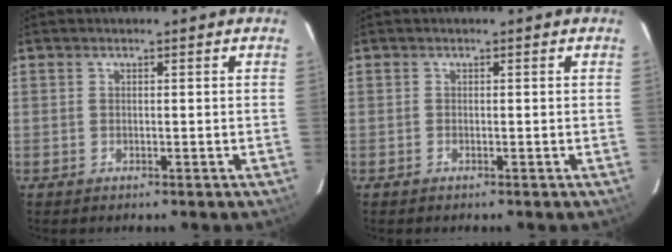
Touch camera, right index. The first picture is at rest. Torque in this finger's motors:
{"motor_torque": [0.05, -0.05, 0.00, 0.00]}